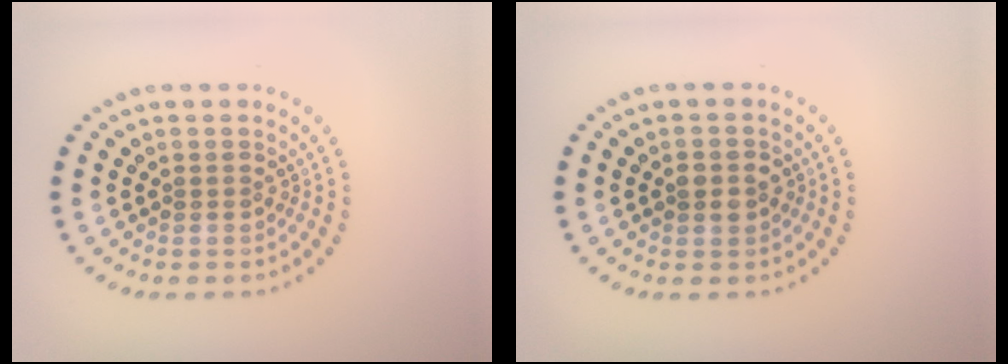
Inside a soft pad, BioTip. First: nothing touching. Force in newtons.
{"total": 1.7, "press": 1.7, "slide": 0.1}